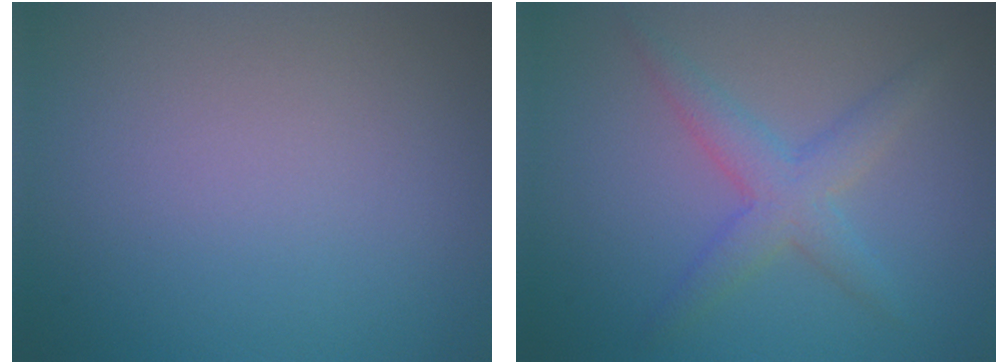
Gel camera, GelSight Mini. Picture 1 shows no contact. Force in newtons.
{"total": 2.3, "press": 2.3, "slide": 0.1}